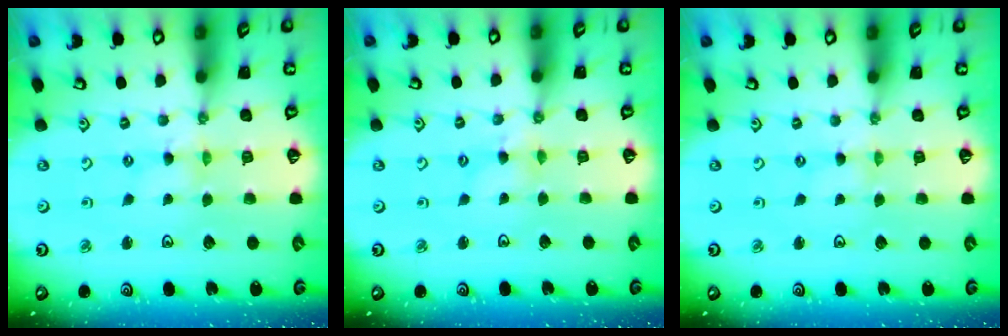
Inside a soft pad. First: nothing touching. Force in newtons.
{"total": 2.5, "press": 2.5, "slide": 0.3}
{"total": 0.0}